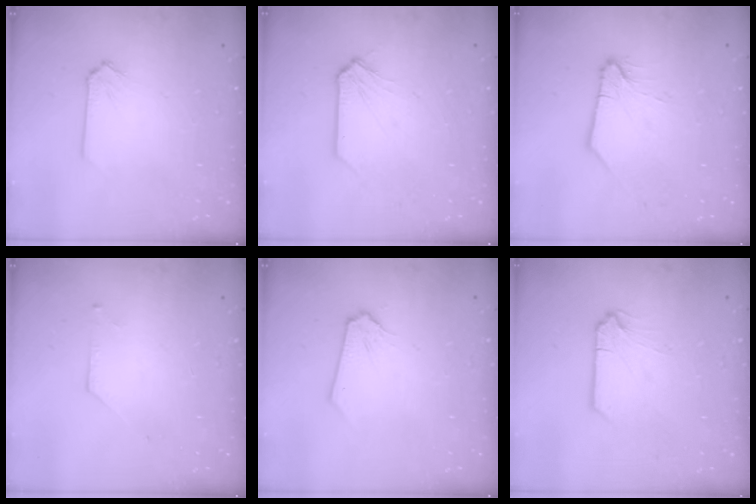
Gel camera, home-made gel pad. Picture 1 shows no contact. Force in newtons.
{"total": 1.8, "press": 1.8, "slide": 0.2}
{"total": 2.4, "press": 2.4, "slide": 0.5}
{"total": 0.0}
{"total": 0.0}
{"total": 0.9, "press": 0.9, "slide": 0.1}